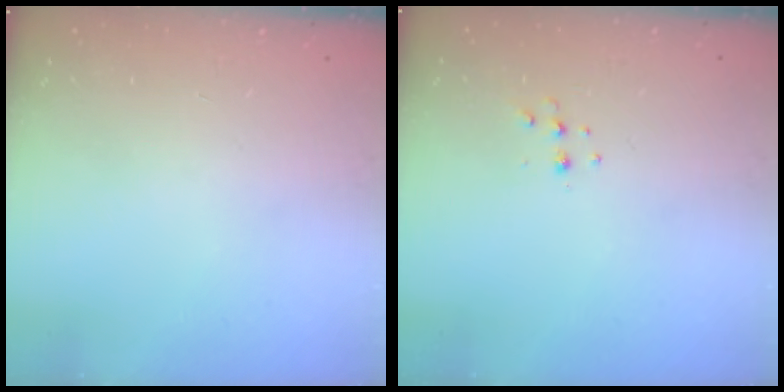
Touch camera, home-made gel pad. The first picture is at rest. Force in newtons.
{"total": 3.8, "press": 3.7, "slide": 0.7}